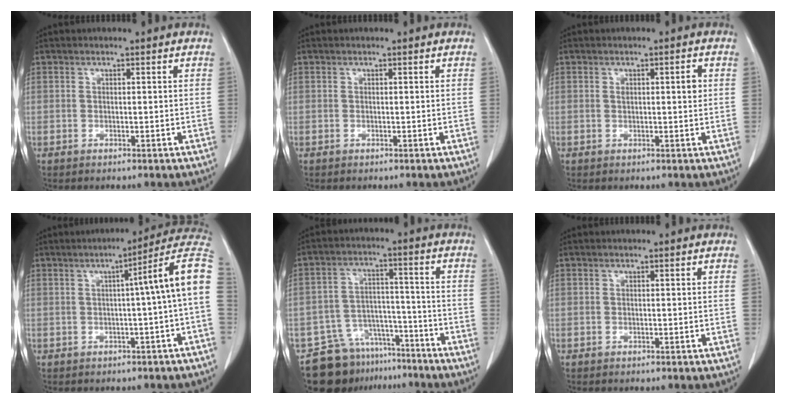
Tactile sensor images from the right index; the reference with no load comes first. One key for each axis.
{"total": 0.0}
{"total": 2.3, "fx": 0.6, "fy": 0.6, "fz": 2.2, "tx": -0.035, "ty": 0.004, "tz": 0.011}
{"total": 9.8, "fx": 0.5, "fy": -1.1, "fz": 9.7, "tx": -0.115, "ty": 0.029, "tz": -0.003}
{"total": 10.6, "fx": -8.2, "fy": 6.3, "fz": 1.9, "tx": -0.025, "ty": 0.043, "tz": -0.132}
{"total": 0.0}